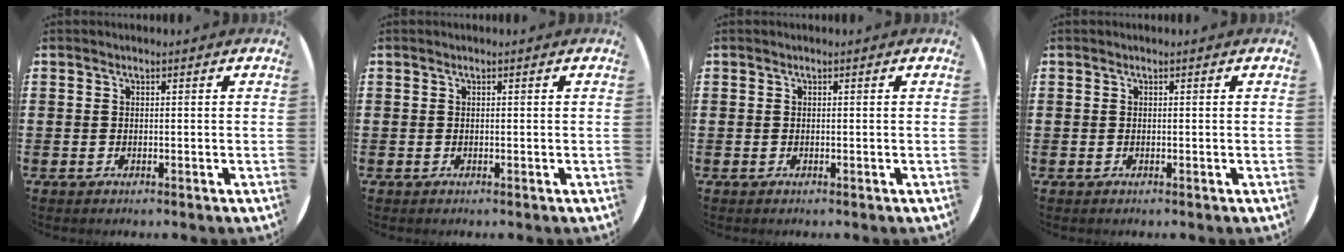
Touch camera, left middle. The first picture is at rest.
{"total": 0.0}
{"total": 0.0}
{"total": 0.0}